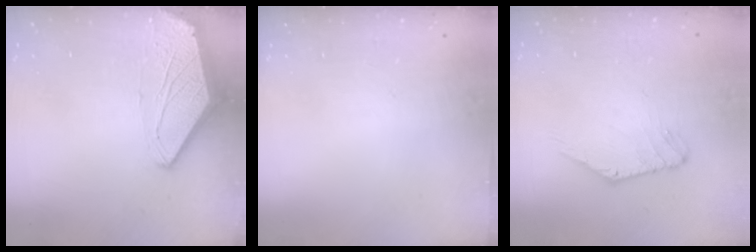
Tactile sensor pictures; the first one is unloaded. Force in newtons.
{"total": 0.0}
{"total": 0.0}